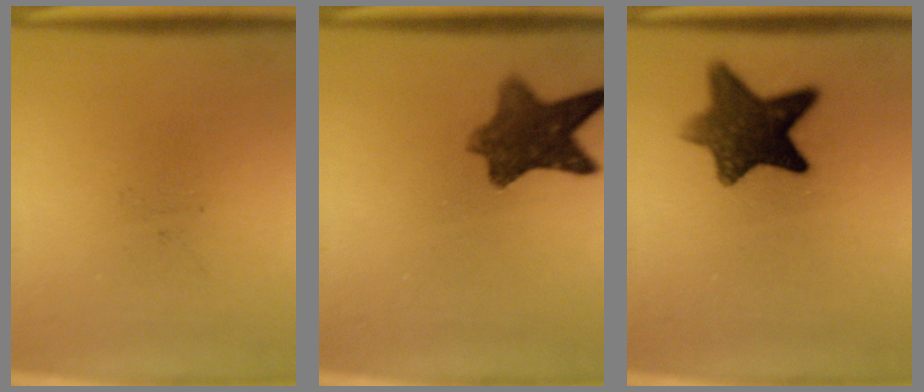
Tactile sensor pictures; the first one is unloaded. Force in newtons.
{"total": 8.4}
{"total": 10.3}